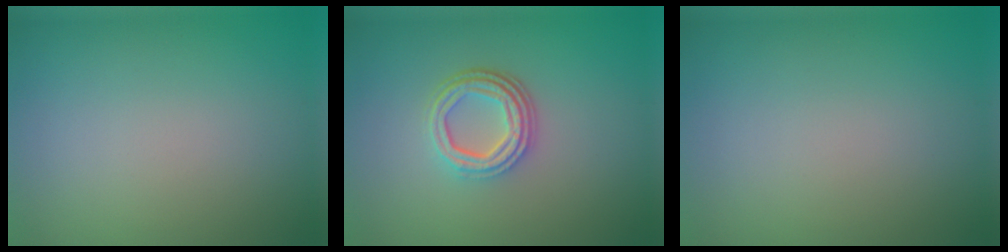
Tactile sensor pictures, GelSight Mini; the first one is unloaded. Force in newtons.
{"total": 4.2, "press": 3.1, "slide": 2.7}
{"total": 0.0}